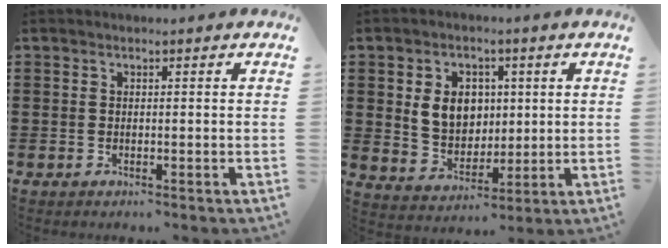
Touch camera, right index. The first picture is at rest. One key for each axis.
{"total": 7.2, "fx": 1.4, "fy": 5.9, "fz": 3.8, "tx": -0.079, "ty": 0.013, "tz": 0.023}